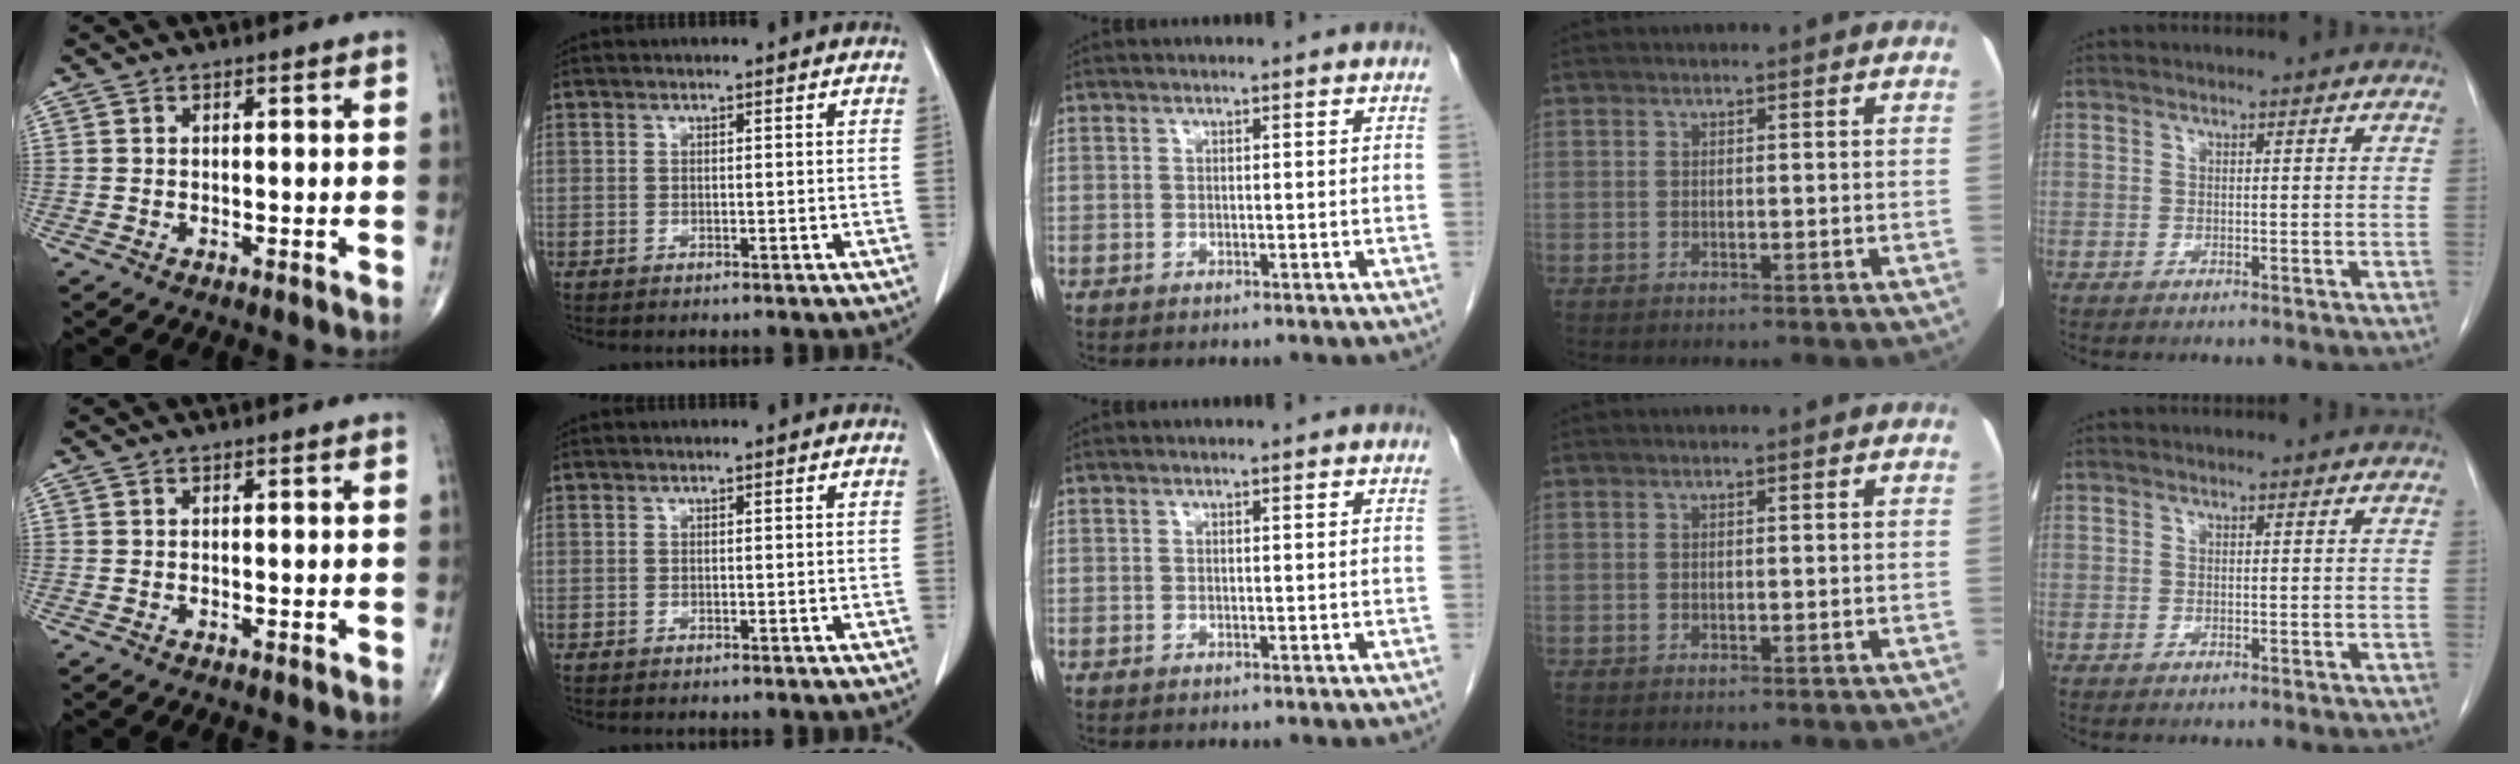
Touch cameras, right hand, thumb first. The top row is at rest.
{}